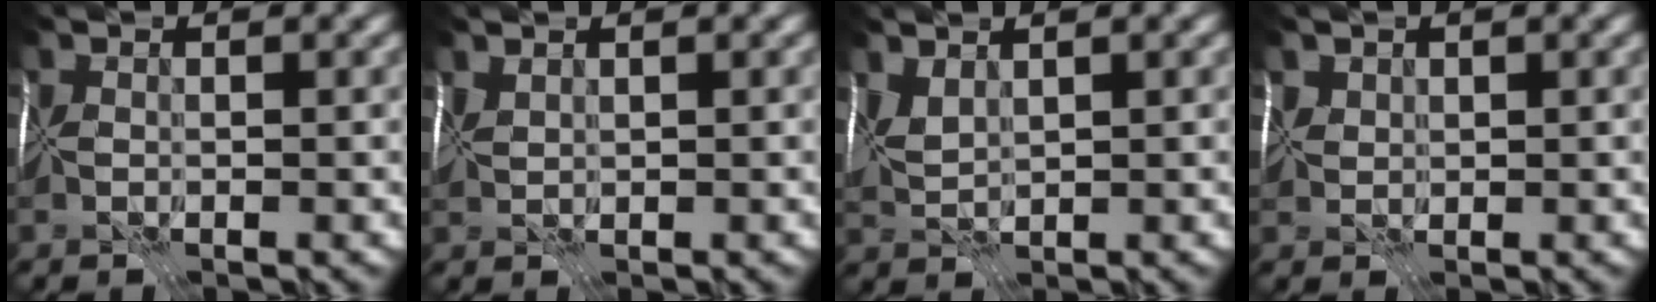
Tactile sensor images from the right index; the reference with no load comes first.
{"total": 1.1, "force": [0.9, 0.4, 0.5], "torque": [-0.017, 0.006, 0.022]}
{"total": 1.9, "force": [1.2, 0.8, 1.2], "torque": [-0.034, 0.005, 0.029]}
{"total": 1.5, "force": [0.9, 1.2, 0.3], "torque": [-0.006, 0.003, 0.022]}